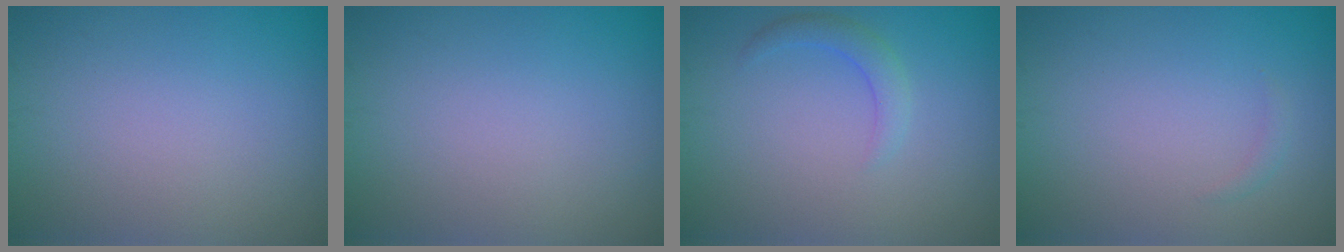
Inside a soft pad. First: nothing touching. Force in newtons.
{"total": 0.0}
{"total": 1.7, "press": 1.7, "slide": 0.1}
{"total": 0.6, "press": 0.6, "slide": 0.0}